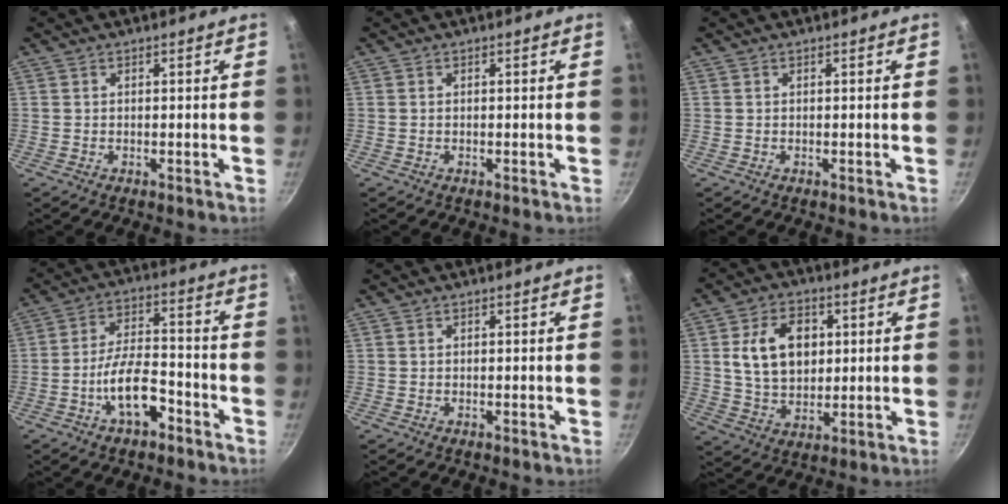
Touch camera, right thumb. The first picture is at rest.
{"total": 0.0}
{"total": 0.0}
{"total": 10.2, "force": [-4.7, 4.8, 7.6], "torque": [-0.133, 0.041, -0.084]}
{"total": 0.0}
{"total": 12.6, "force": [2.7, 8.7, 8.7], "torque": [-0.119, -0.006, 0.053]}